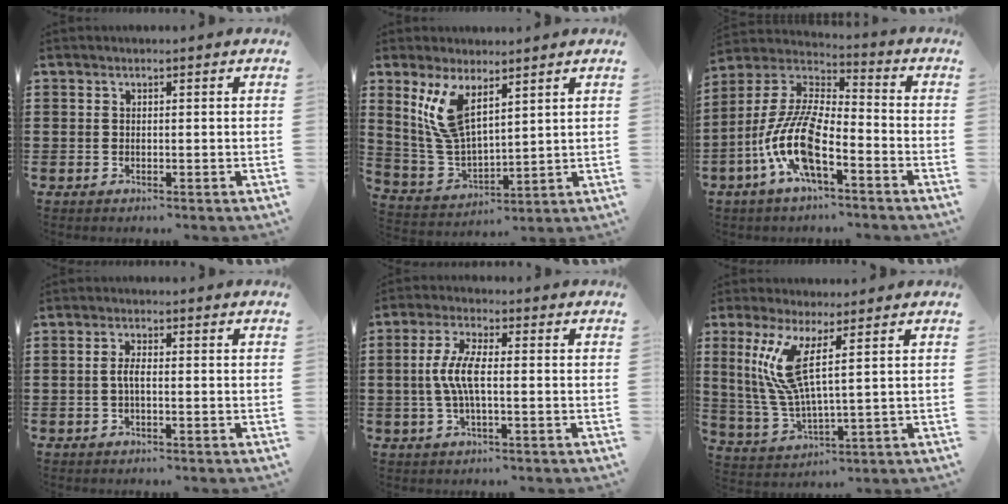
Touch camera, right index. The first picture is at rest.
{"total": 8.9, "force": [4.6, 3.8, 6.6], "torque": [-0.164, -0.011, 0.082]}
{"total": 12.1, "force": [-5.8, 3.9, 9.9], "torque": [-0.242, -0.016, -0.119]}
{"total": 2.2, "force": [-0.5, 0.6, 2.1], "torque": [-0.054, -0.003, -0.014]}
{"total": 5.8, "force": [-0.7, 1.5, 5.6], "torque": [-0.129, -0.006, -0.023]}
{"total": 9.8, "force": [3.5, 2.1, 9.0], "torque": [-0.202, -0.008, 0.057]}